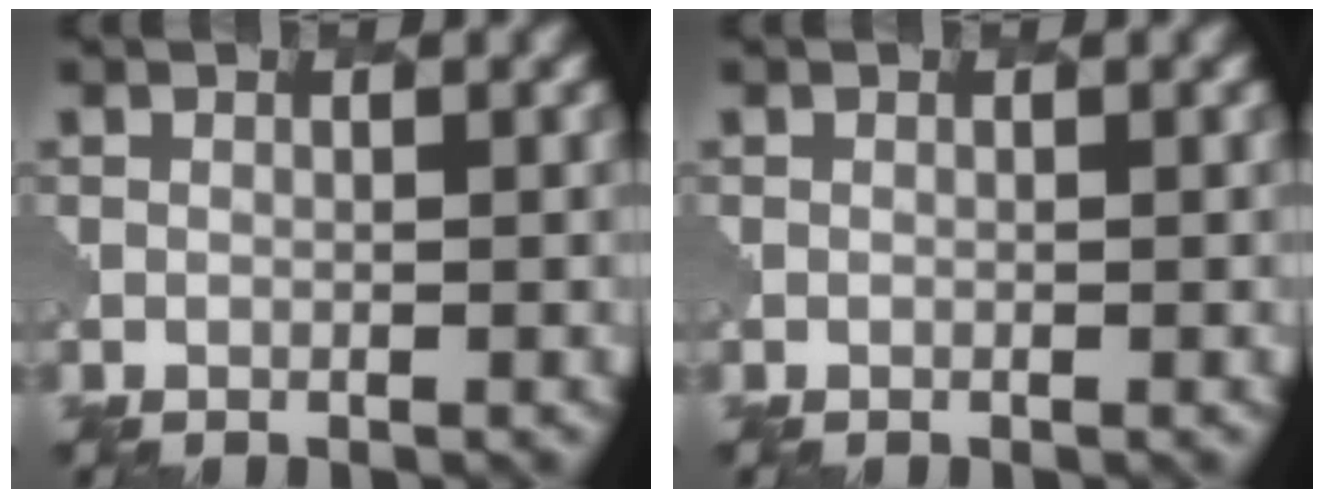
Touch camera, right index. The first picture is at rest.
{"total": 0.0}